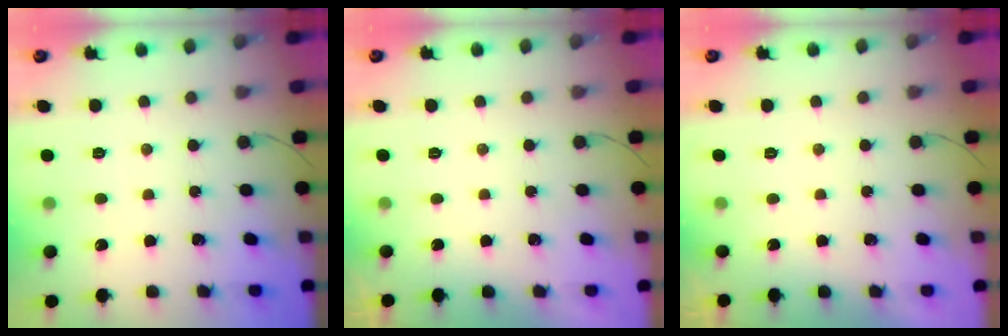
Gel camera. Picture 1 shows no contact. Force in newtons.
{"total": 0.0}
{"total": 0.0}